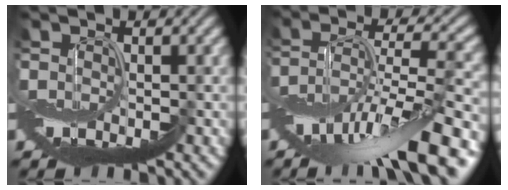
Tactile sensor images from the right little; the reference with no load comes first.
{"total": 11.9, "force": [-5.8, 4.1, 9.6], "torque": [-0.180, 0.014, -0.097]}